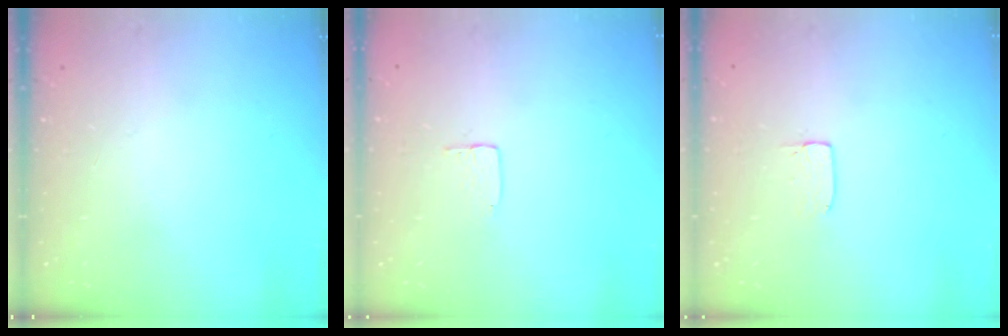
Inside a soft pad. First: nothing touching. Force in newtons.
{"total": 3.7, "press": 3.7, "slide": 0.1}
{"total": 3.7, "press": 3.6, "slide": 0.2}